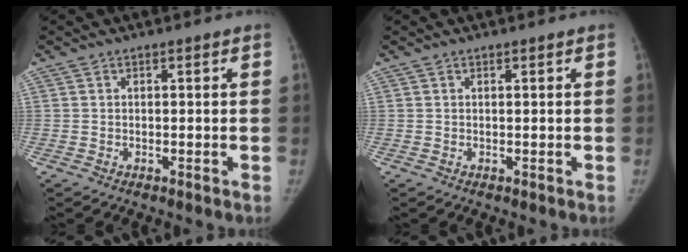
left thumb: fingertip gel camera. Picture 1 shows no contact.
{"total": 0.0}